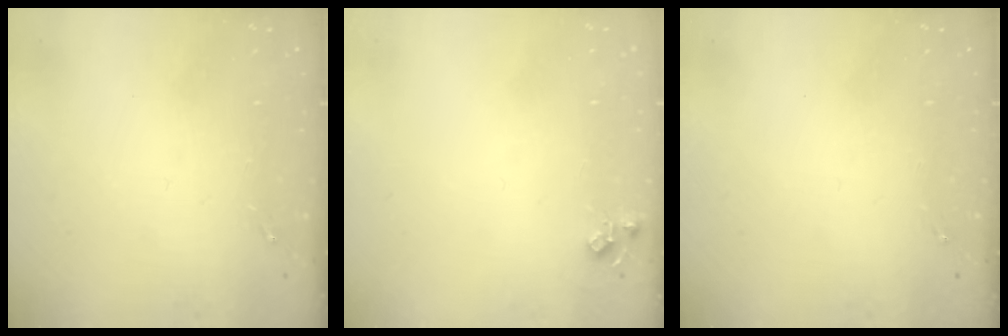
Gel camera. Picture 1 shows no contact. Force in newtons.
{"total": 5.1, "press": 5.1, "slide": 0.7}
{"total": 0.0}